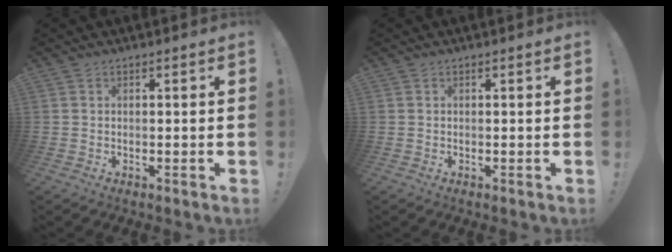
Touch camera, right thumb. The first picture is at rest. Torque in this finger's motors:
{"motor_torque": [0.00, 0.00, -0.01, 0.01, 0.03]}